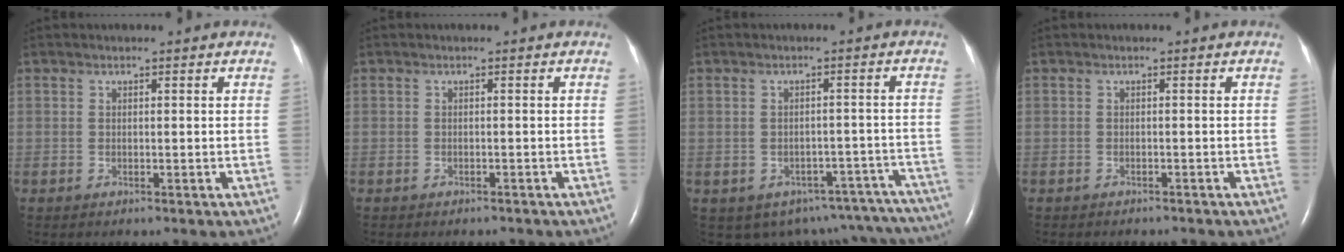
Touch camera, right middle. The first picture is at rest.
{"total": 2.2, "force": [-2.0, 0.8, 0.6], "torque": [-0.014, -0.003, -0.020]}
{"total": 16.3, "force": [-13.9, 7.4, 4.1], "torque": [-0.032, 0.037, -0.145]}
{"total": 3.4, "force": [-3.1, 1.0, 1.1], "torque": [-0.017, -0.004, -0.033]}